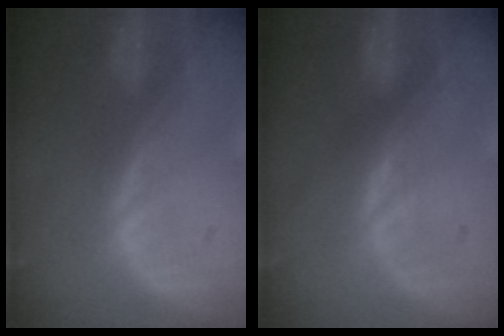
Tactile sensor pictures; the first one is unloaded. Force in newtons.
{"total": 0.9, "press": 0.9, "slide": 0.4}